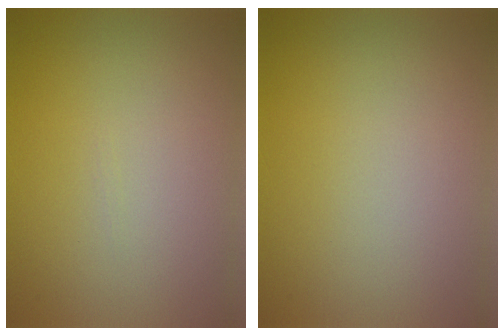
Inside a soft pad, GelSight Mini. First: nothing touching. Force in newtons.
{"total": 0.0}